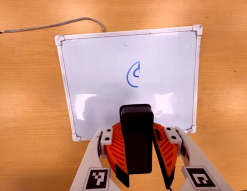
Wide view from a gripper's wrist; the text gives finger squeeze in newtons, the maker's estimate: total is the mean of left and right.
{"total": 10.6, "left": 10.2, "right": 11.0}